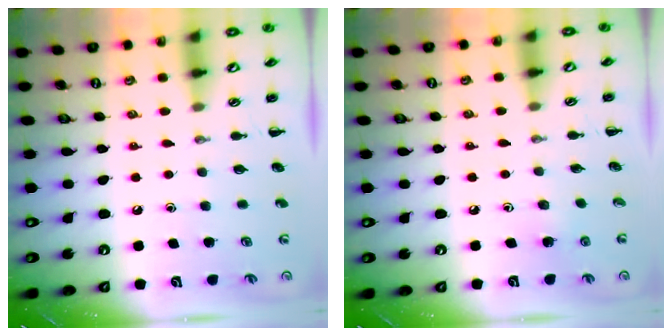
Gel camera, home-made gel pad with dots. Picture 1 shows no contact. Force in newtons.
{"total": 2.7, "press": 2.6, "slide": 1.0}